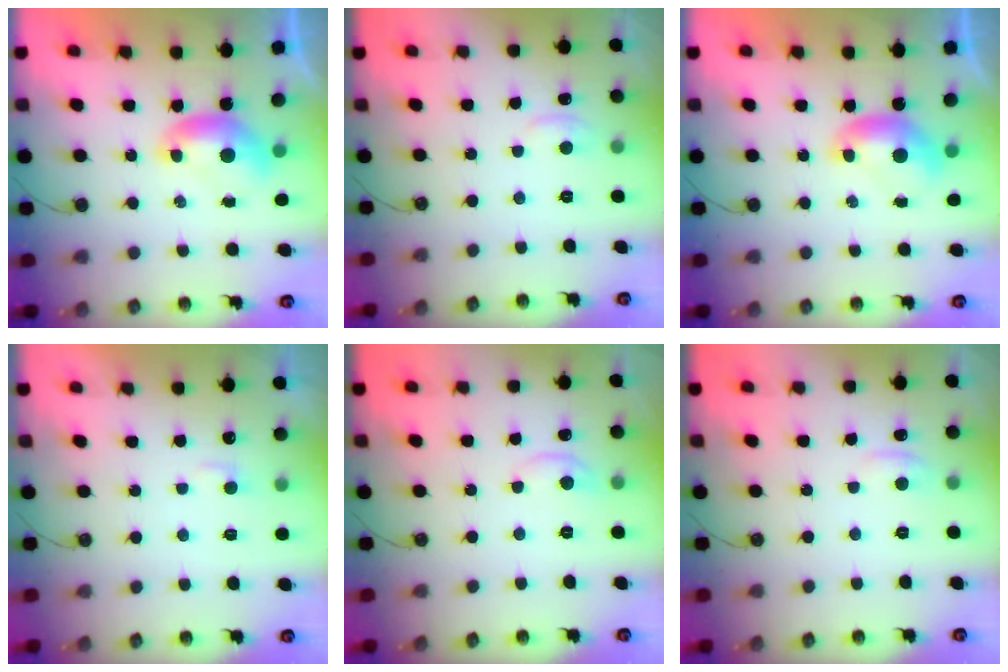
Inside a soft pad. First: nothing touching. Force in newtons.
{"total": 1.8, "press": 1.7, "slide": 0.6}
{"total": 0.0}
{"total": 2.8, "press": 2.7, "slide": 0.4}
{"total": 0.6, "press": 0.1, "slide": 0.6}
{"total": 1.2, "press": 1.0, "slide": 0.7}